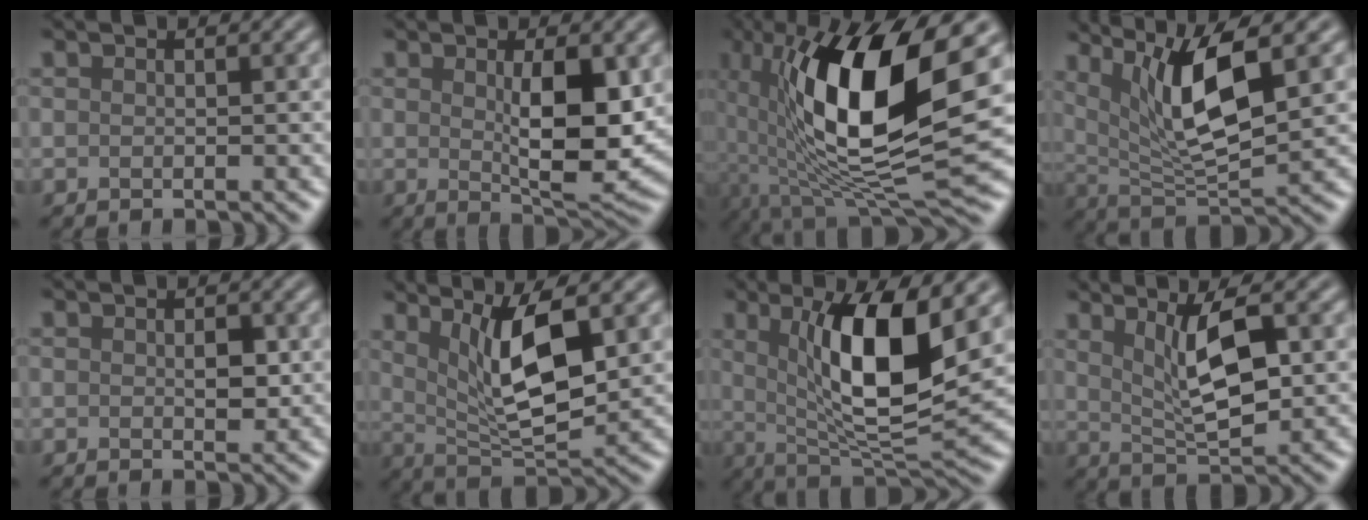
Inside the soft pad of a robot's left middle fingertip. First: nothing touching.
{"total": 6.5, "force": [0.7, 2.1, 6.1], "torque": [-0.098, -0.010, 0.018]}
{"total": 14.7, "force": [2.0, 5.2, 13.6], "torque": [-0.242, -0.014, 0.031]}
{"total": 8.1, "force": [3.1, 2.3, 7.1], "torque": [-0.131, -0.013, 0.059]}
{"total": 1.7, "force": [-0.1, 1.0, 1.4], "torque": [-0.021, -0.002, 0.001]}
{"total": 7.5, "force": [2.4, 2.3, 6.7], "torque": [-0.122, -0.012, 0.049]}
{"total": 10.0, "force": [2.3, 2.8, 9.3], "torque": [-0.146, -0.014, 0.045]}
{"total": 5.7, "force": [1.6, 1.7, 5.2], "torque": [-0.096, -0.005, 0.034]}